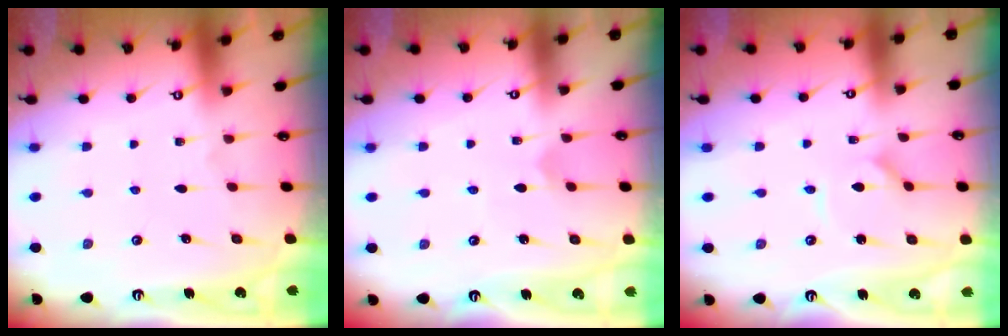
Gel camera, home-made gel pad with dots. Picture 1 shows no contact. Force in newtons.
{"total": 2.9, "press": 2.9, "slide": 0.3}
{"total": 1.5, "press": 1.5, "slide": 0.3}